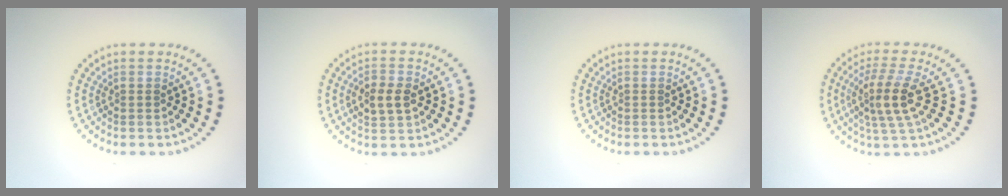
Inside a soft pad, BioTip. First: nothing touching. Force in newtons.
{"total": 2.7, "press": 2.7, "slide": 0.2}
{"total": 0.0}
{"total": 3.9, "press": 3.3, "slide": 2.1}